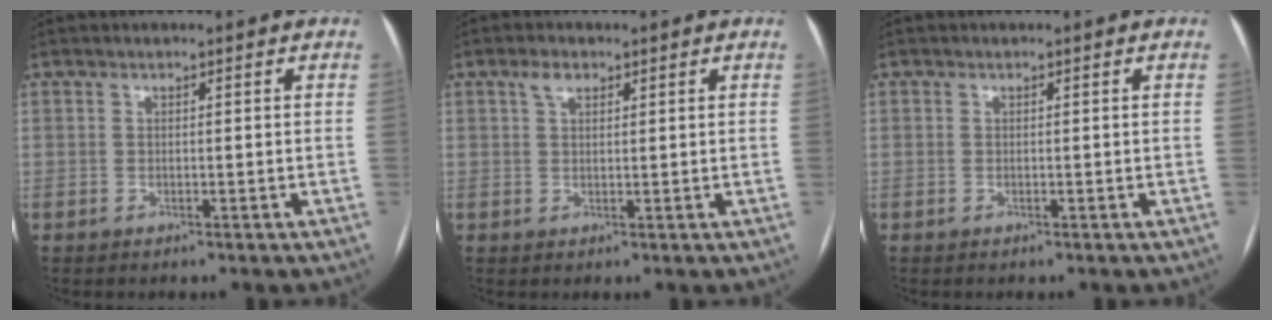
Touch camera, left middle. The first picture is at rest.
{"total": 2.2, "force": [1.3, 1.1, 1.4], "torque": [-0.032, 0.010, 0.028]}
{"total": 0.0}